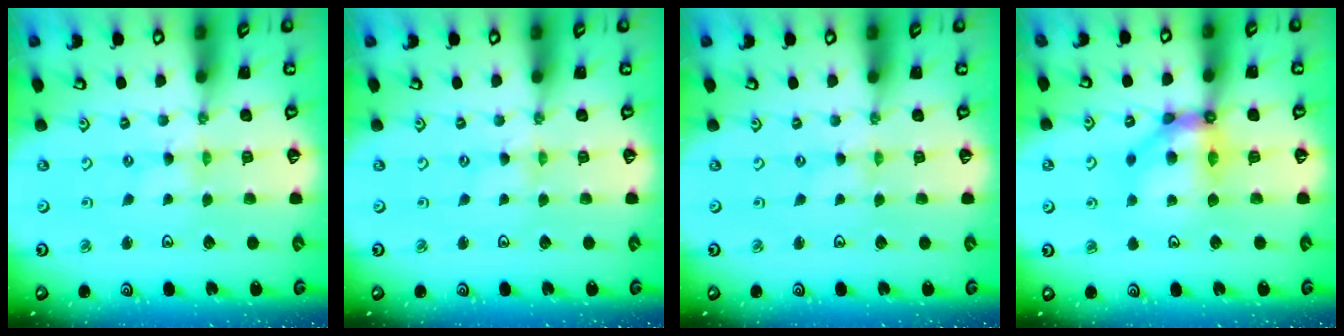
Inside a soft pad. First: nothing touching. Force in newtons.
{"total": 0.0}
{"total": 0.0}
{"total": 10.4, "press": 10.3, "slide": 1.1}